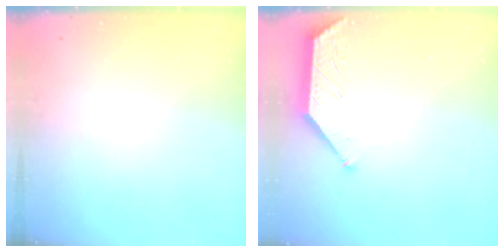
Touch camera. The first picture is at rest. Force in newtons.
{"total": 1.6, "press": 1.6, "slide": 0.3}